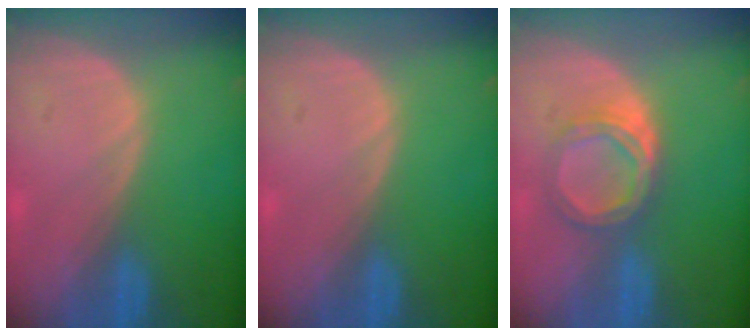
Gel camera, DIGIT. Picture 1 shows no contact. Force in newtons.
{"total": 0.0}
{"total": 5.3, "press": 4.9, "slide": 2.0}